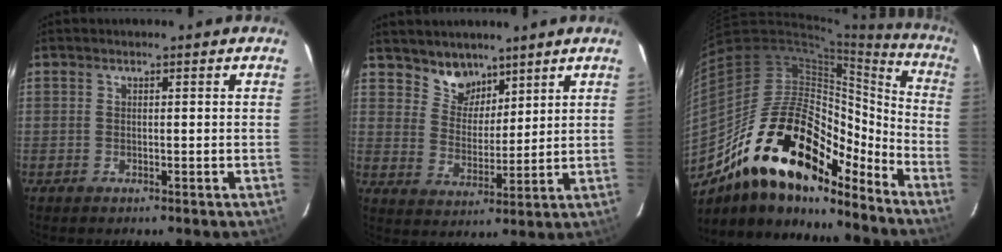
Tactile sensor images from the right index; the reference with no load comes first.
{"total": 6.8, "force": [5.4, 3.9, 1.5], "torque": [-0.018, 0.004, 0.103]}
{"total": 26.1, "force": [-17.2, 10.6, 16.5], "torque": [-0.281, -0.003, -0.292]}